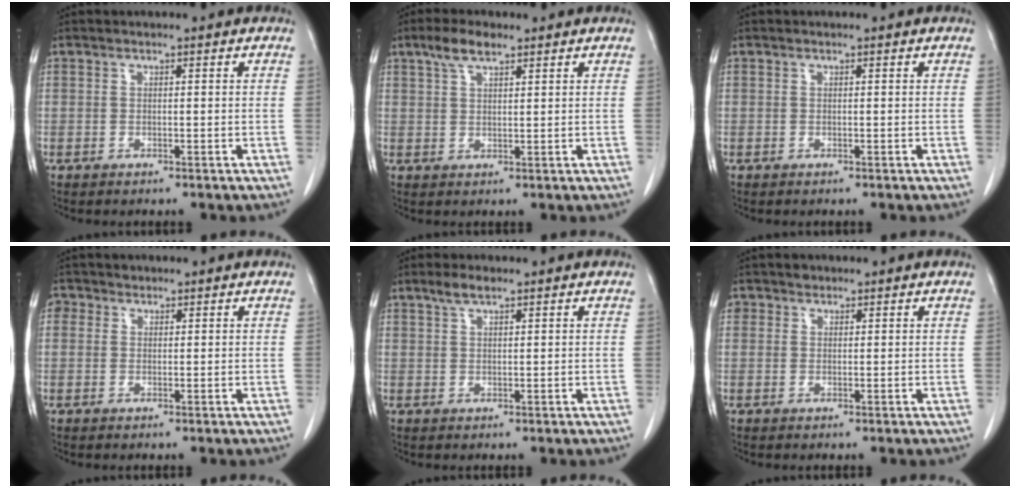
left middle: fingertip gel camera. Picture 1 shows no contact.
{"total": 4.3, "force": [3.0, 1.3, 2.9], "torque": [-0.064, 0.010, 0.059]}
{"total": 0.0}
{"total": 2.0, "force": [1.0, 1.7, 0.3], "torque": [0.001, 0.006, 0.014]}
{"total": 2.4, "force": [1.8, 0.6, 1.5], "torque": [-0.035, 0.006, 0.036]}
{"total": 1.6, "force": [1.0, 1.3, 0.2], "torque": [0.001, 0.004, 0.014]}